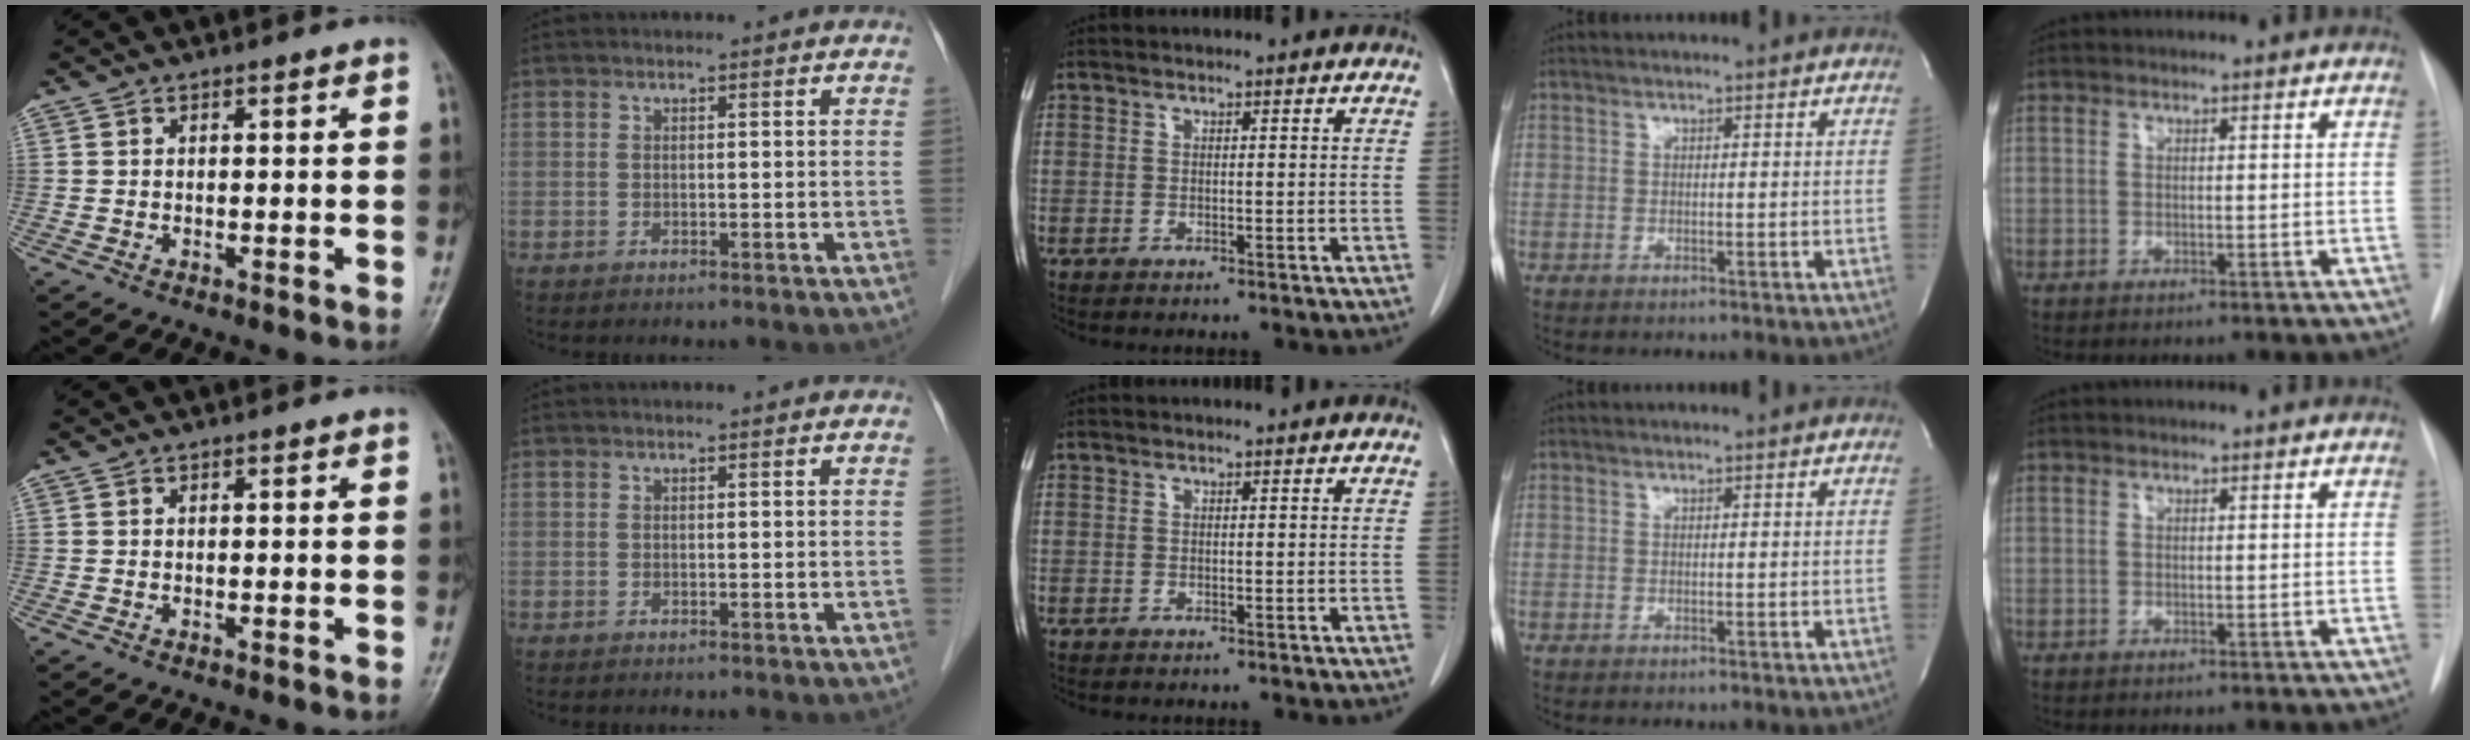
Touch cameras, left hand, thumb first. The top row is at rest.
{}